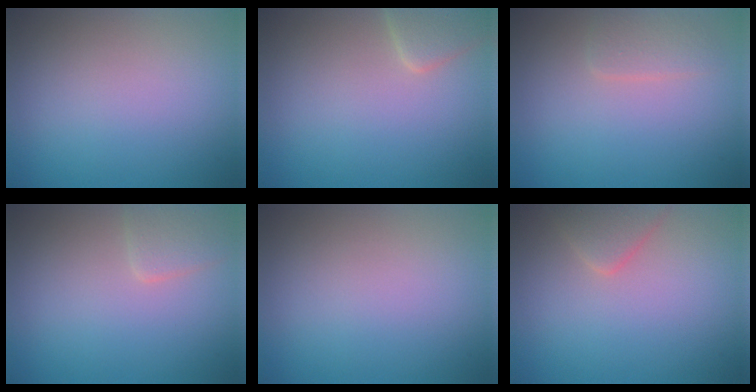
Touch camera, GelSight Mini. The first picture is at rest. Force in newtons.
{"total": 2.5, "press": 2.5, "slide": 0.2}
{"total": 1.5, "press": 1.5, "slide": 0.1}
{"total": 1.9, "press": 1.9, "slide": 0.1}
{"total": 0.0}
{"total": 2.0, "press": 2.0, "slide": 0.1}